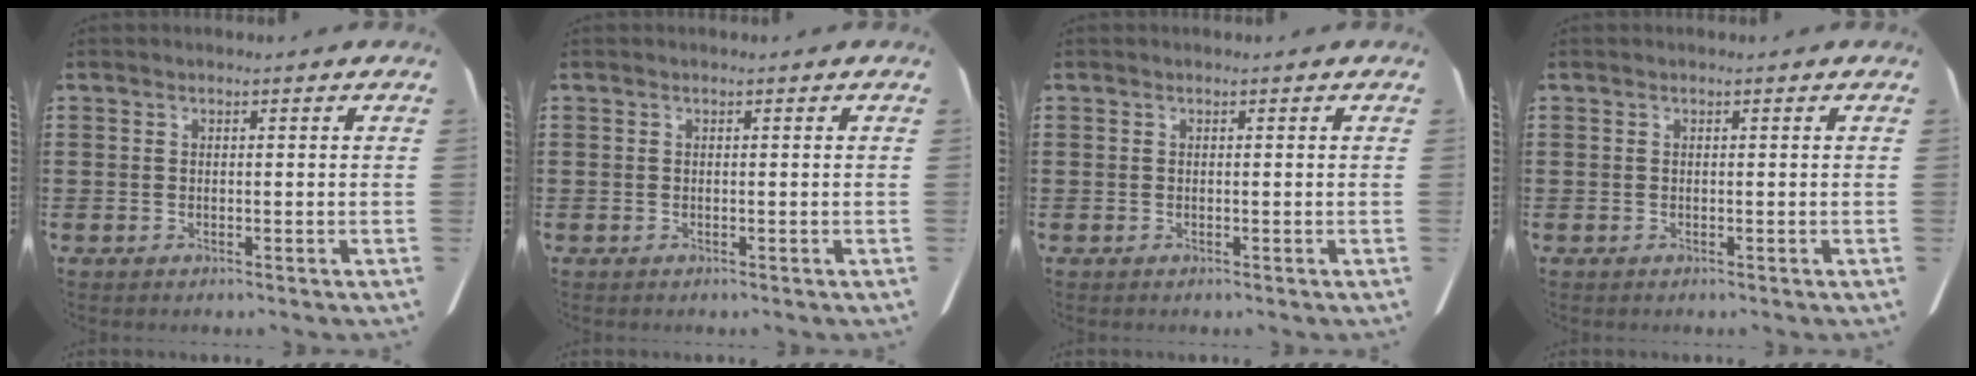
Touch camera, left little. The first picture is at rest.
{"total": 0.0}
{"total": 0.0}
{"total": 0.0}